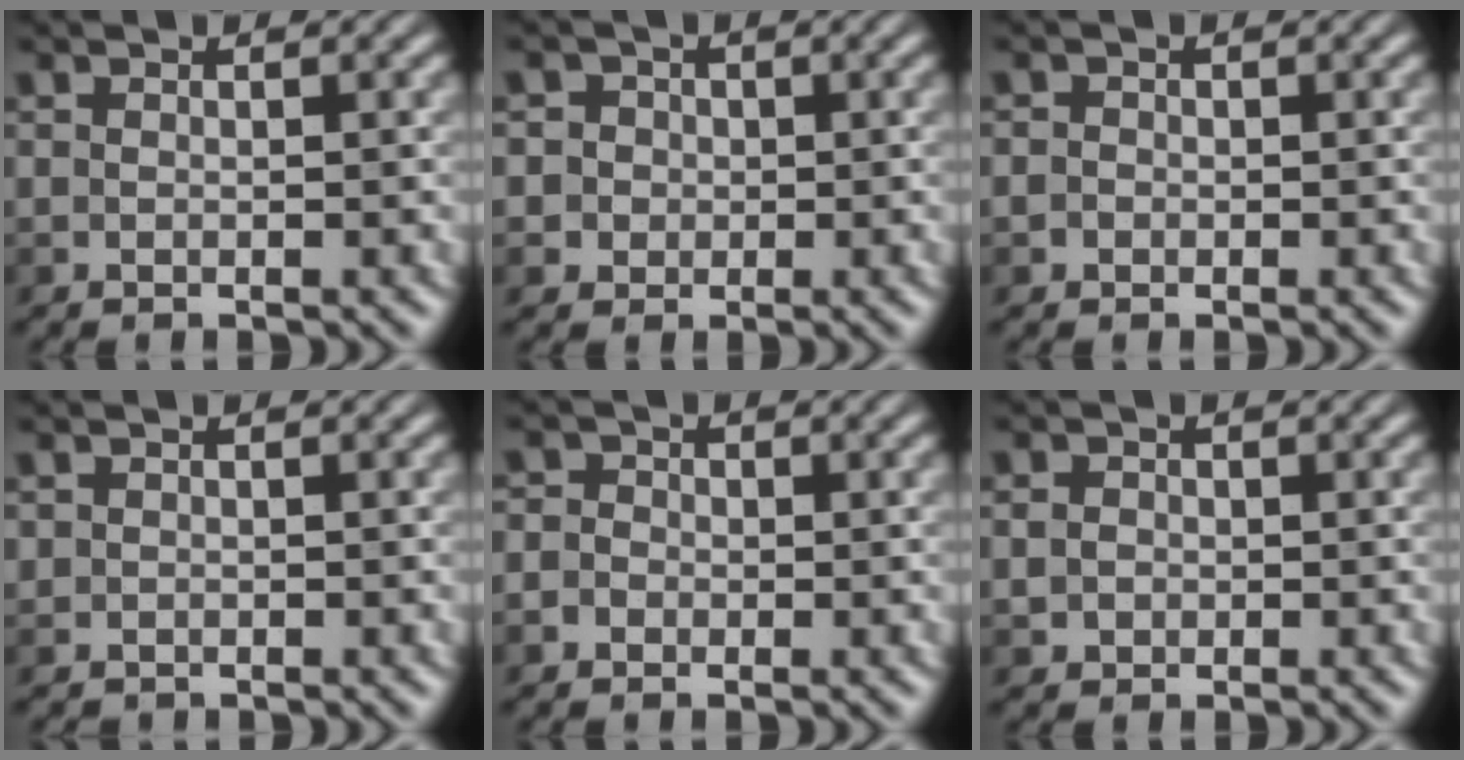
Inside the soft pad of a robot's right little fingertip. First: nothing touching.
{"total": 4.2, "force": [1.7, 3.6, 1.1], "torque": [-0.040, 0.008, 0.014]}
{"total": 1.2, "force": [-0.4, 1.1, 0.3], "torque": [-0.007, -0.001, -0.011]}
{"total": 0.6, "force": [0.1, 0.5, -0.3], "torque": [0.000, -0.002, -0.001]}
{"total": 2.5, "force": [-0.6, 2.2, 1.0], "torque": [-0.017, 0.012, -0.018]}
{"total": 1.6, "force": [0.1, 1.6, 0.4], "torque": [-0.017, 0.001, -0.005]}